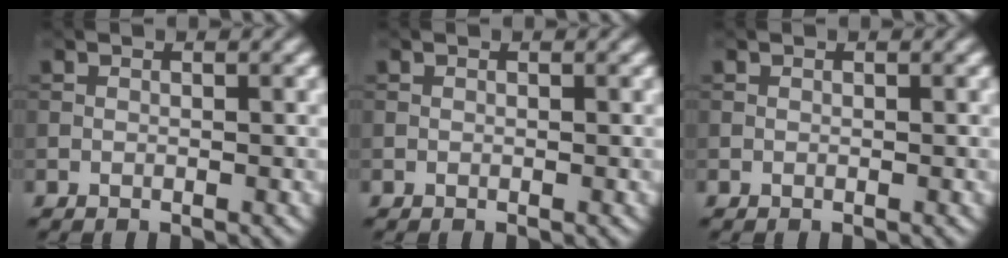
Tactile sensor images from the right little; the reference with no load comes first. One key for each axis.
{"total": 0.0}
{"total": 0.0}